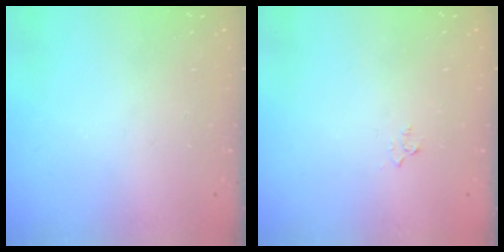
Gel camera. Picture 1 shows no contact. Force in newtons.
{"total": 2.9, "press": 2.8, "slide": 0.4}